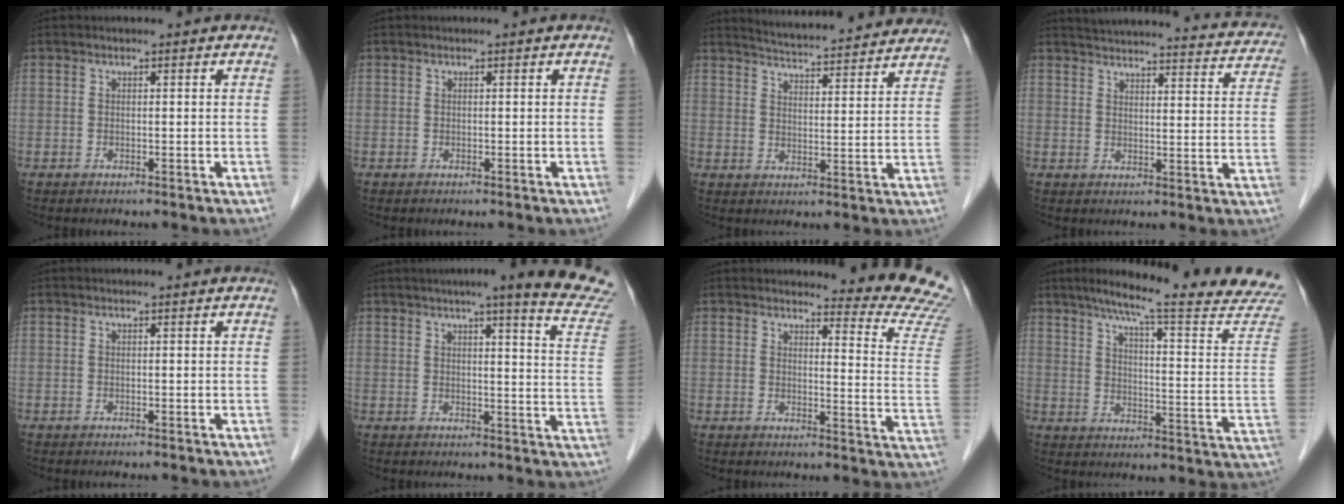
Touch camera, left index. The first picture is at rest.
{"total": 0.0}
{"total": 19.3, "force": [18.3, 2.1, 5.8], "torque": [-0.084, -0.010, 0.231]}
{"total": 22.4, "force": [21.1, 3.8, 6.4], "torque": [-0.089, -0.034, 0.244]}
{"total": 0.0}
{"total": 18.2, "force": [15.7, -0.3, 9.1], "torque": [-0.108, -0.053, 0.170]}
{"total": 13.7, "force": [13.6, -0.3, 1.6], "torque": [0.001, -0.135, 0.123]}
{"total": 22.9, "force": [19.9, -0.4, 11.4], "torque": [-0.157, -0.063, 0.246]}